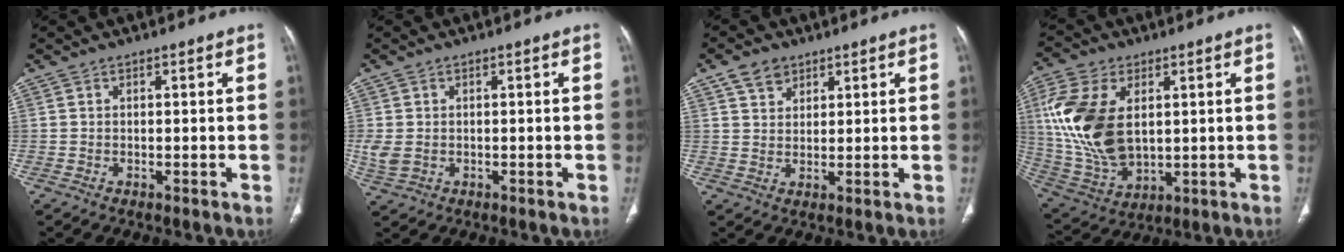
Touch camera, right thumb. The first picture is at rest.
{"total": 3.6, "force": [-0.2, 2.7, 2.3], "torque": [-0.061, 0.001, 0.000]}
{"total": 4.6, "force": [2.9, 3.1, 1.8], "torque": [-0.017, -0.014, 0.056]}
{"total": 18.2, "force": [3.2, 11.1, 14.0], "torque": [-0.286, -0.011, 0.074]}